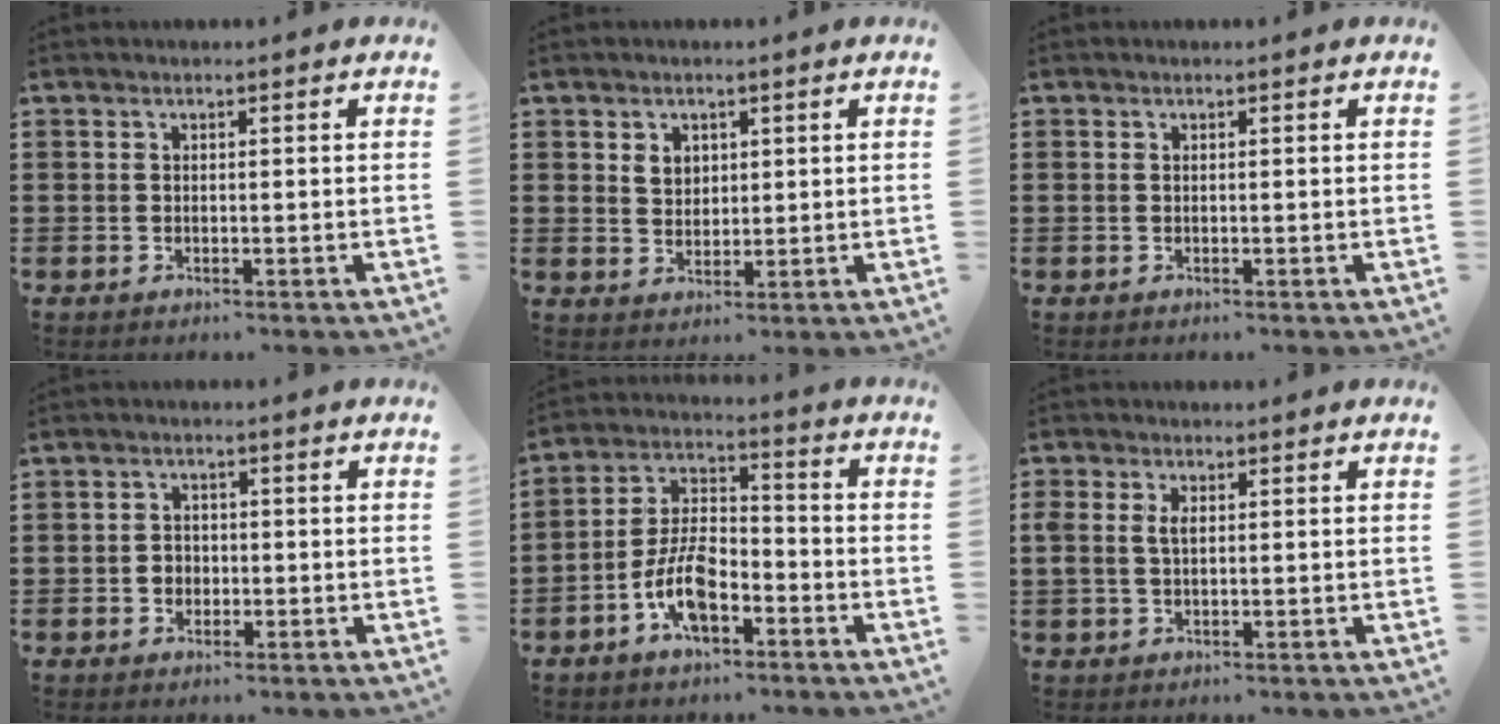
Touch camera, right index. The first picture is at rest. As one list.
[{"total": 2.5, "force": [1.3, 2.0, 0.9], "torque": [-0.024, 0.008, 0.023]}, {"total": 0.0}, {"total": 1.9, "force": [-0.5, 1.7, 0.7], "torque": [-0.018, 0.003, -0.012]}, {"total": 8.5, "force": [-4.2, 4.0, 6.2], "torque": [-0.141, 0.007, -0.083]}, {"total": 2.3, "force": [0.4, 1.3, 1.9], "torque": [-0.040, 0.009, 0.006]}]